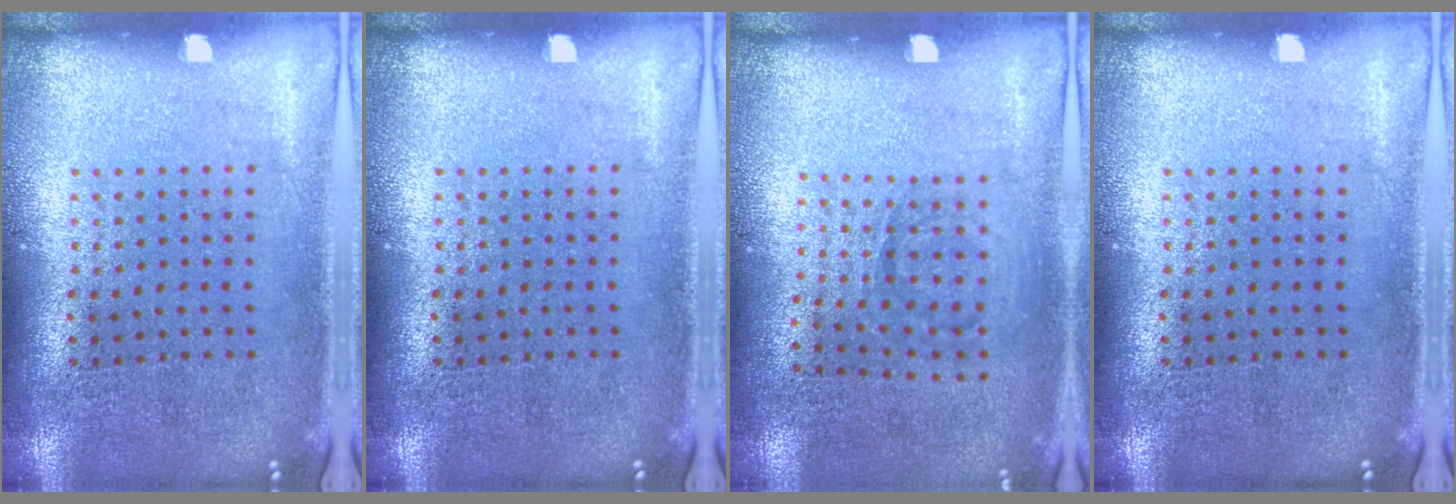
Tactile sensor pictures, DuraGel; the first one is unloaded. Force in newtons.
{"total": 0.0}
{"total": 1.0, "press": 0.7, "slide": 0.7}
{"total": 0.0}